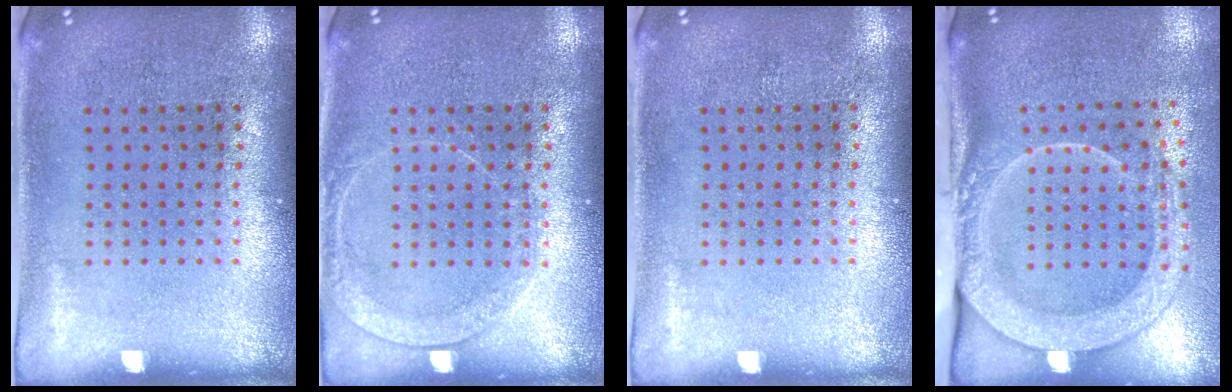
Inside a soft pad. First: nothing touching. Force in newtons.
{"total": 1.5, "press": 1.4, "slide": 0.4}
{"total": 0.0}
{"total": 2.7, "press": 2.1, "slide": 1.7}